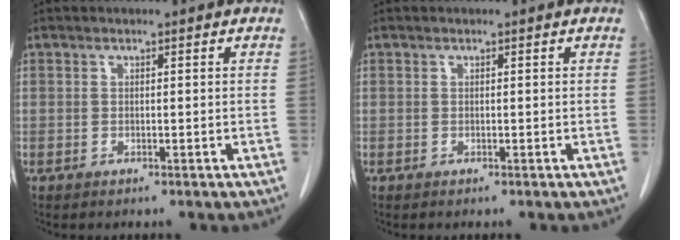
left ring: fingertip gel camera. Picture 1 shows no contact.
{"total": 0.0}